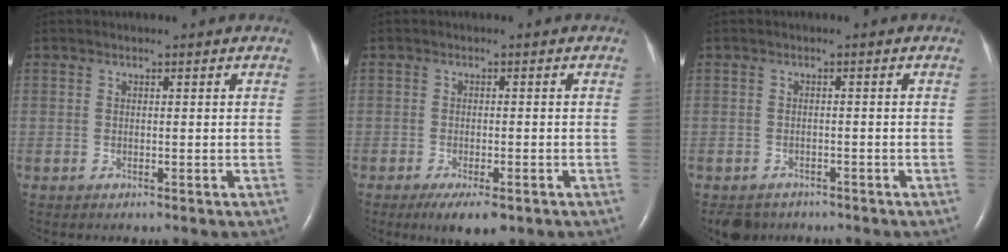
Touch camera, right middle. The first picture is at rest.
{"total": 5.1, "force": [-3.3, 1.4, 3.6], "torque": [-0.057, -0.010, -0.046]}
{"total": 4.1, "force": [-3.4, 2.1, 0.8], "torque": [-0.014, -0.002, -0.048]}